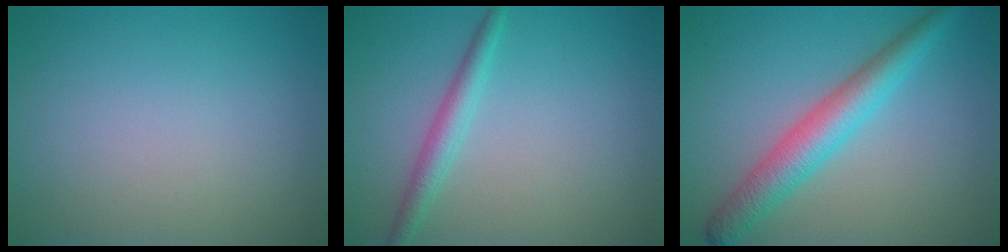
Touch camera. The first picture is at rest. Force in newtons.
{"total": 2.2, "press": 2.2, "slide": 0.0}
{"total": 4.7, "press": 4.7, "slide": 0.1}